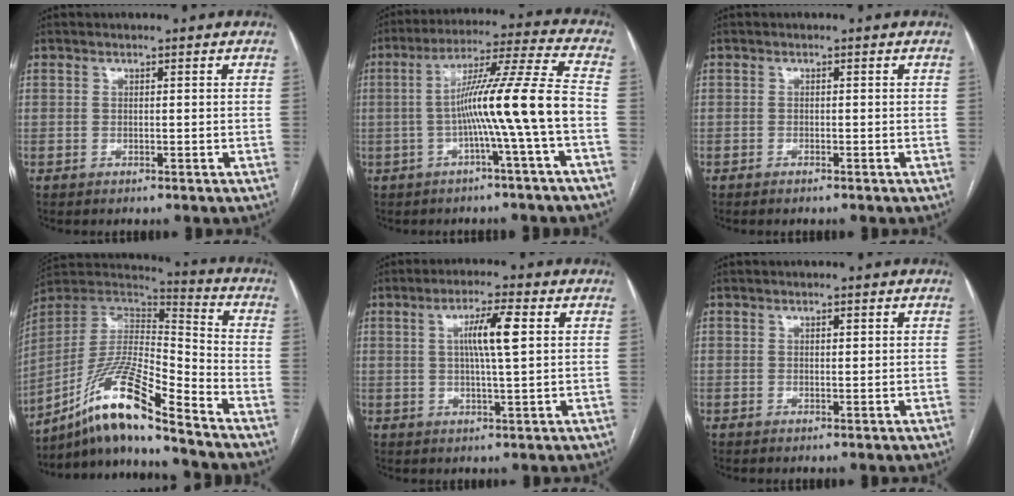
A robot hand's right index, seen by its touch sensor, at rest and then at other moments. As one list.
[{"total": 12.2, "force": [-2.8, -2.1, 11.7], "torque": [-0.197, 0.021, -0.048]}, {"total": 0.6, "force": [-0.6, 0.0, 0.2], "torque": [-0.008, -0.001, -0.008]}, {"total": 15.7, "force": [-11.9, 0.4, 10.1], "torque": [-0.194, 0.013, -0.219]}, {"total": 6.3, "force": [1.4, 0.1, 6.2], "torque": [-0.112, 0.004, 0.025]}, {"total": 0.6, "force": [0.3, 0.2, 0.5], "torque": [-0.007, 0.000, 0.004]}]